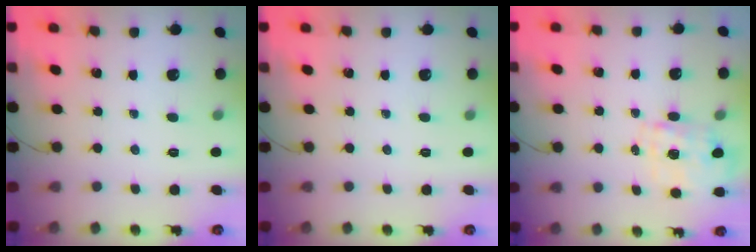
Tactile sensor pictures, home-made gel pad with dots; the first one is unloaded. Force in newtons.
{"total": 0.0}
{"total": 1.5, "press": 1.5, "slide": 0.5}